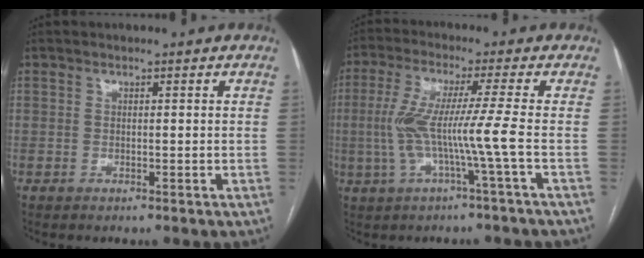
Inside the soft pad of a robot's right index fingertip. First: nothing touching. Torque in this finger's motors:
{"motor_torque": [1.20, -0.21, 0.57, 0.21]}